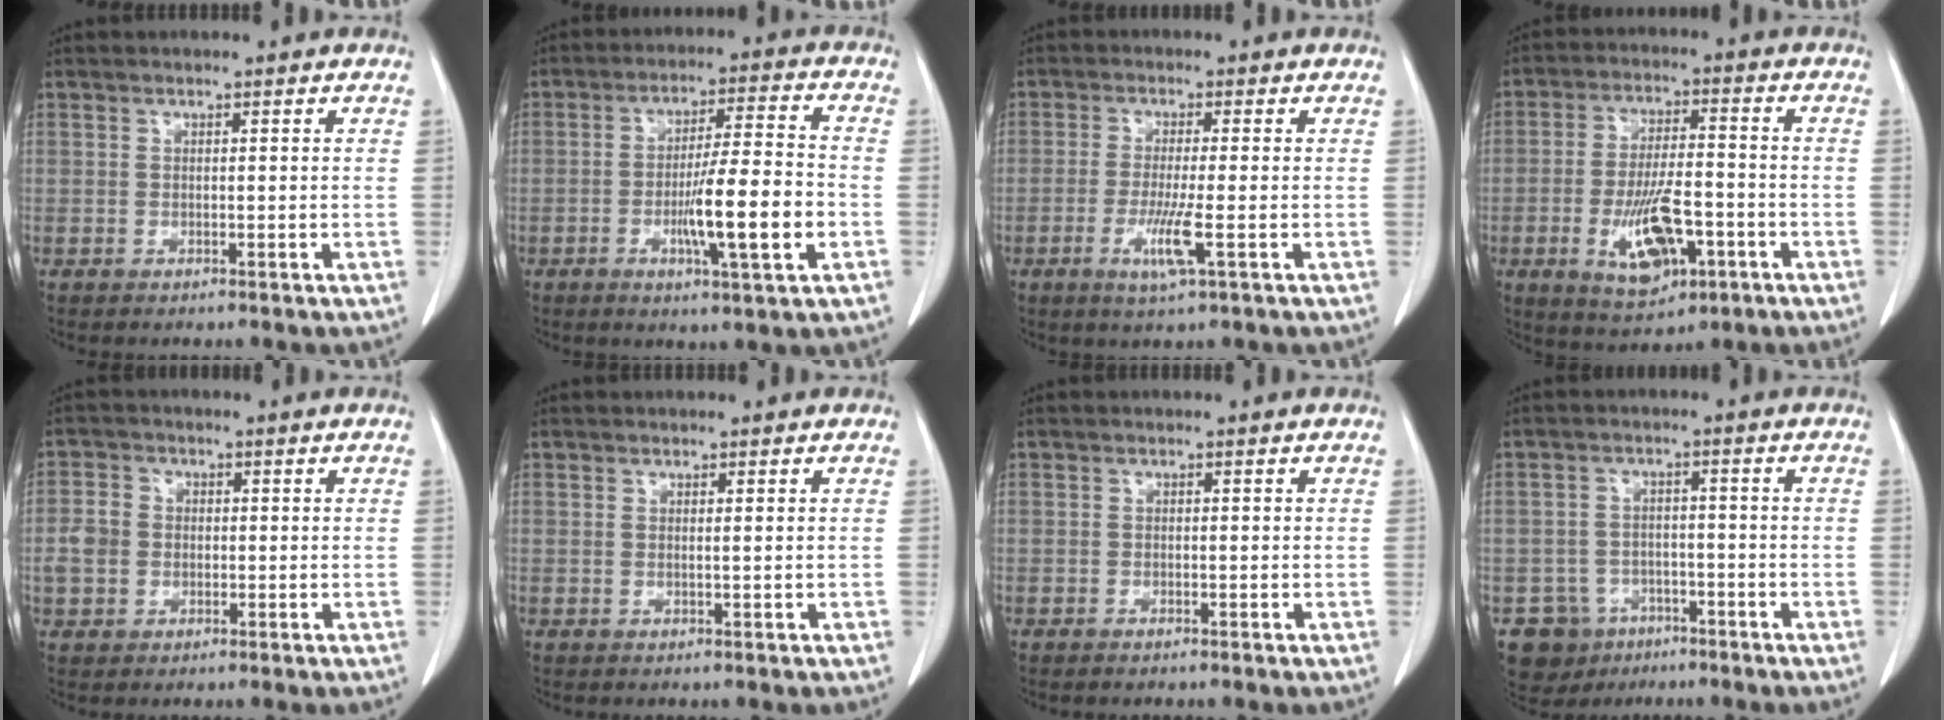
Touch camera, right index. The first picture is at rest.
{"total": 11.2, "force": [-3.2, 0.4, 10.7], "torque": [-0.175, -0.004, -0.054]}
{"total": 5.3, "force": [-1.9, -0.4, 4.9], "torque": [-0.101, -0.016, -0.035]}
{"total": 11.0, "force": [-4.0, 3.9, 9.5], "torque": [-0.178, -0.005, -0.062]}
{"total": 4.1, "force": [-0.5, 3.5, 2.0], "torque": [-0.053, 0.012, -0.009]}
{"total": 0.0}
{"total": 0.5, "force": [-0.5, 0.1, 0.2], "torque": [-0.009, -0.002, -0.008]}
{"total": 7.0, "force": [-4.0, 5.7, 0.6], "torque": [-0.011, 0.009, -0.055]}